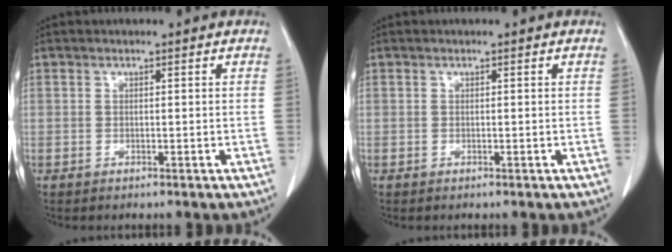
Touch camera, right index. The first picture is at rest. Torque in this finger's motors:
{"motor_torque": [0.00, 0.00, 0.00, 0.00]}